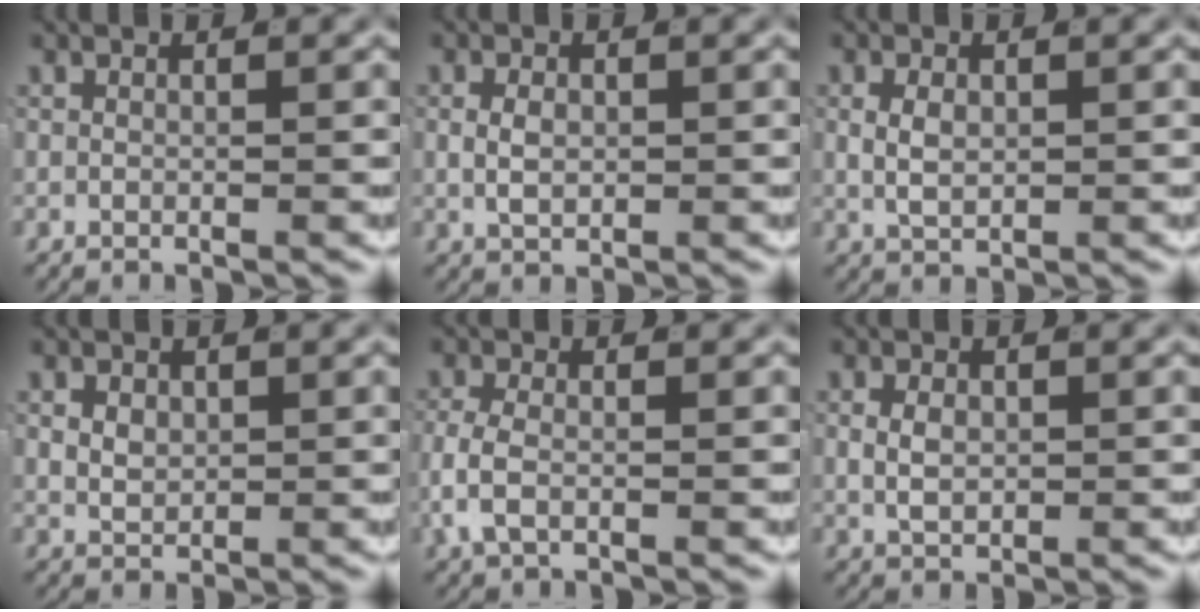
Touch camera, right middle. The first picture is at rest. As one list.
[{"total": 1.9, "force": [0.0, 1.2, 1.5], "torque": [-0.026, -0.004, 0.008]}, {"total": 2.5, "force": [0.2, 1.7, 1.8], "torque": [-0.038, -0.007, 0.013]}, {"total": 1.8, "force": [0.3, 1.3, 1.2], "torque": [-0.026, -0.013, 0.018]}, {"total": 2.8, "force": [-0.6, 1.5, 2.2], "torque": [-0.060, -0.006, -0.007]}, {"total": 2.2, "force": [0.0, 1.4, 1.6], "torque": [-0.029, -0.006, 0.009]}]